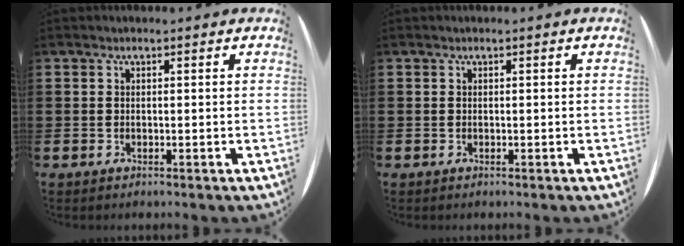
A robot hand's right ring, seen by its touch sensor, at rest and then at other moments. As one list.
[{"total": 0.0}]